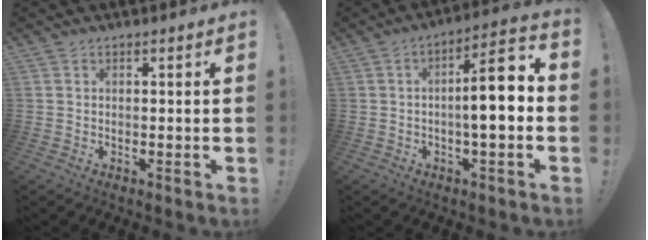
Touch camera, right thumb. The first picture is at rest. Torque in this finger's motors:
{"motor_torque": [0.28, 0.72, 0.81, 0.13, 0.13]}